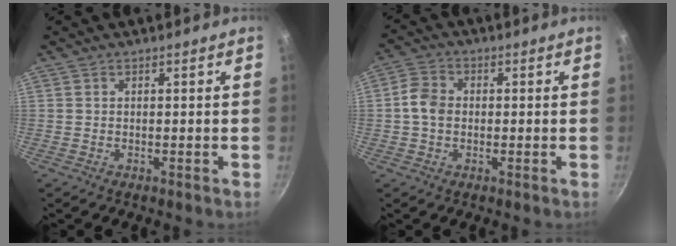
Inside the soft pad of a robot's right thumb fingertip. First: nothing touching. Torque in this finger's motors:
{"motor_torque": [-0.29, -0.17, 0.43, -0.34, 0.04]}